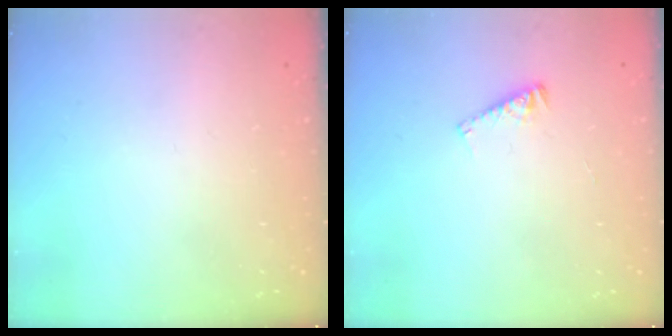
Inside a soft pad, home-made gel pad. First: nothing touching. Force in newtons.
{"total": 4.6, "press": 4.6, "slide": 0.2}